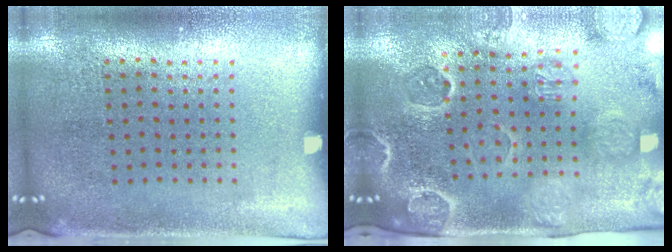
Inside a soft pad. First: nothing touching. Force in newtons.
{"total": 3.2, "press": 3.2, "slide": 0.5}